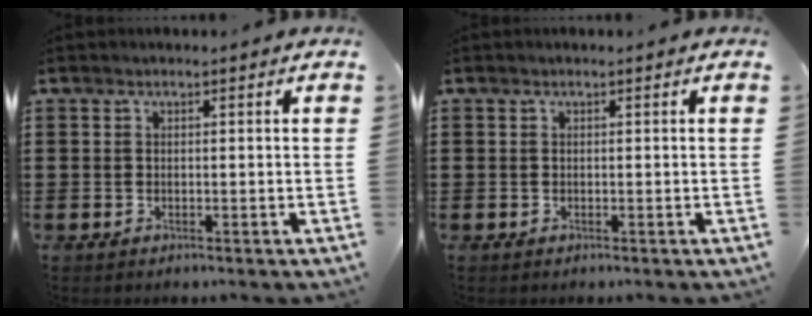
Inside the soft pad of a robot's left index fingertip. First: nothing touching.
{"total": 0.0}